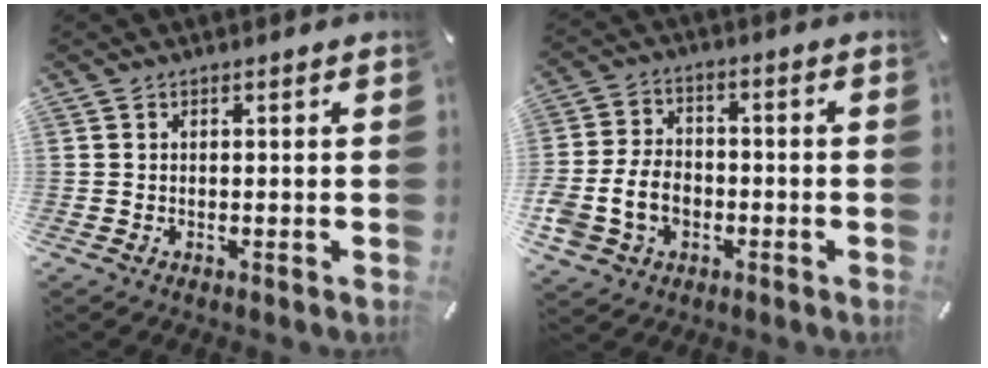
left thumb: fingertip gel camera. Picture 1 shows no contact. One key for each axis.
{"total": 9.8, "fx": -2.3, "fy": 7.9, "fz": 5.3, "tx": -0.126, "ty": 0.015, "tz": -0.041}